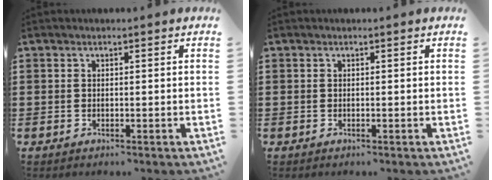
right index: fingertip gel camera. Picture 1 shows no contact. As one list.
[{"total": 0.0}]